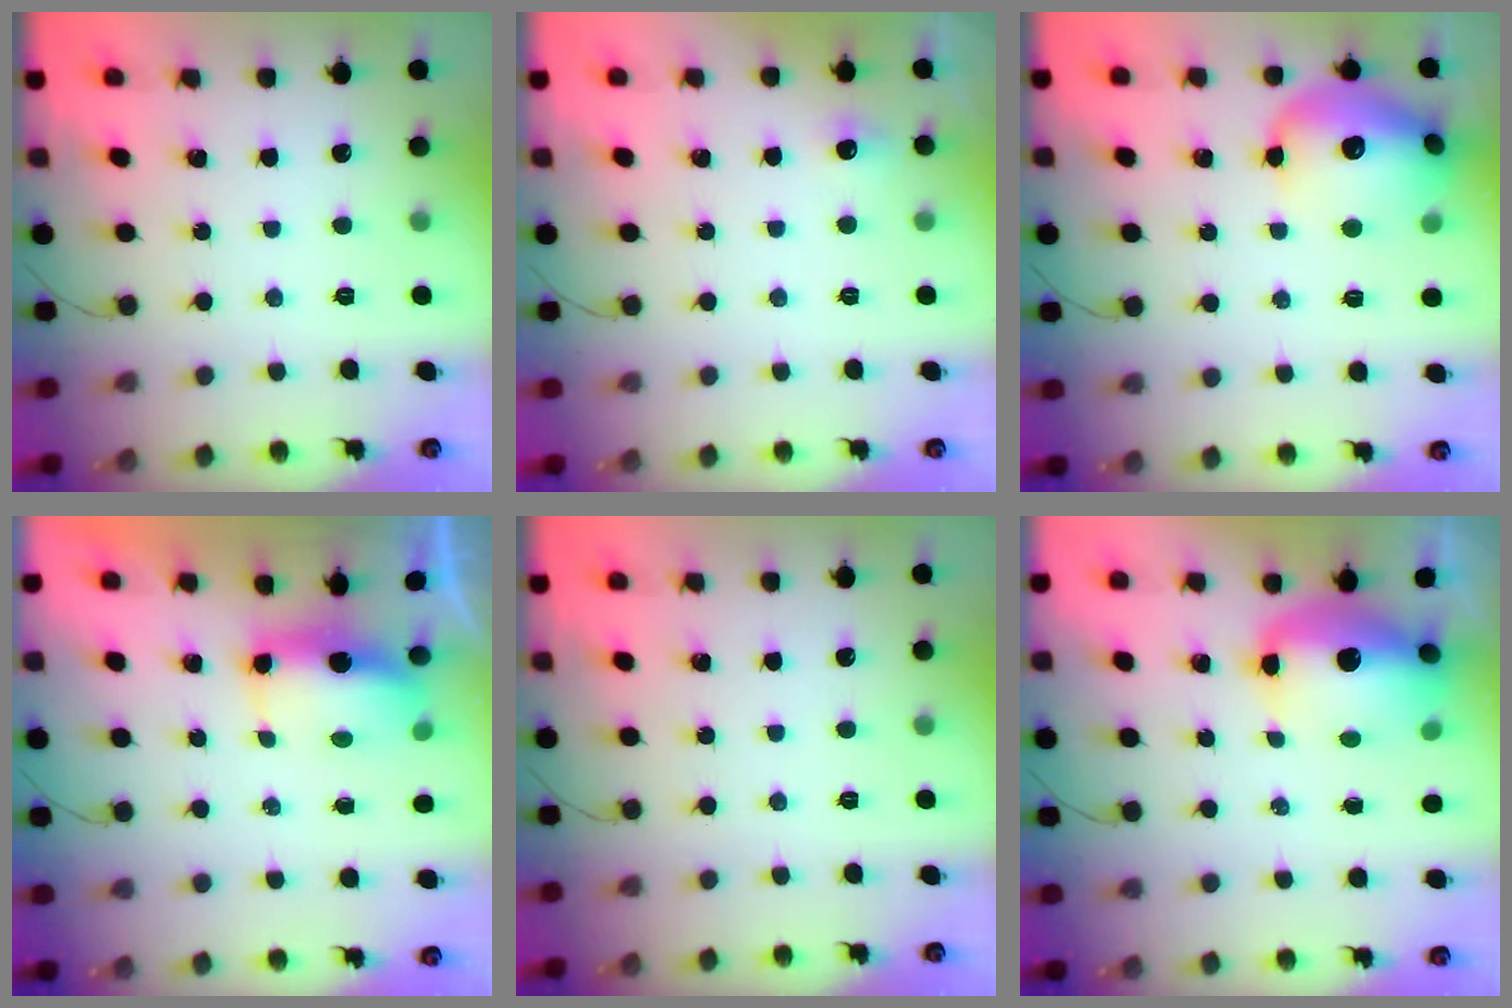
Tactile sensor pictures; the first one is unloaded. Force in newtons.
{"total": 4.0, "press": 3.7, "slide": 1.6}
{"total": 17.8, "press": 17.6, "slide": 2.1}
{"total": 6.4, "press": 6.4, "slide": 0.6}
{"total": 0.0}
{"total": 13.0, "press": 12.7, "slide": 2.9}